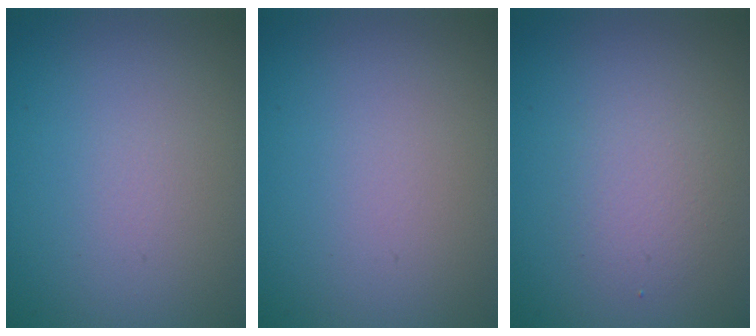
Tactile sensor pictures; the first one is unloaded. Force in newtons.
{"total": 0.0}
{"total": 2.0, "press": 2.0, "slide": 0.1}